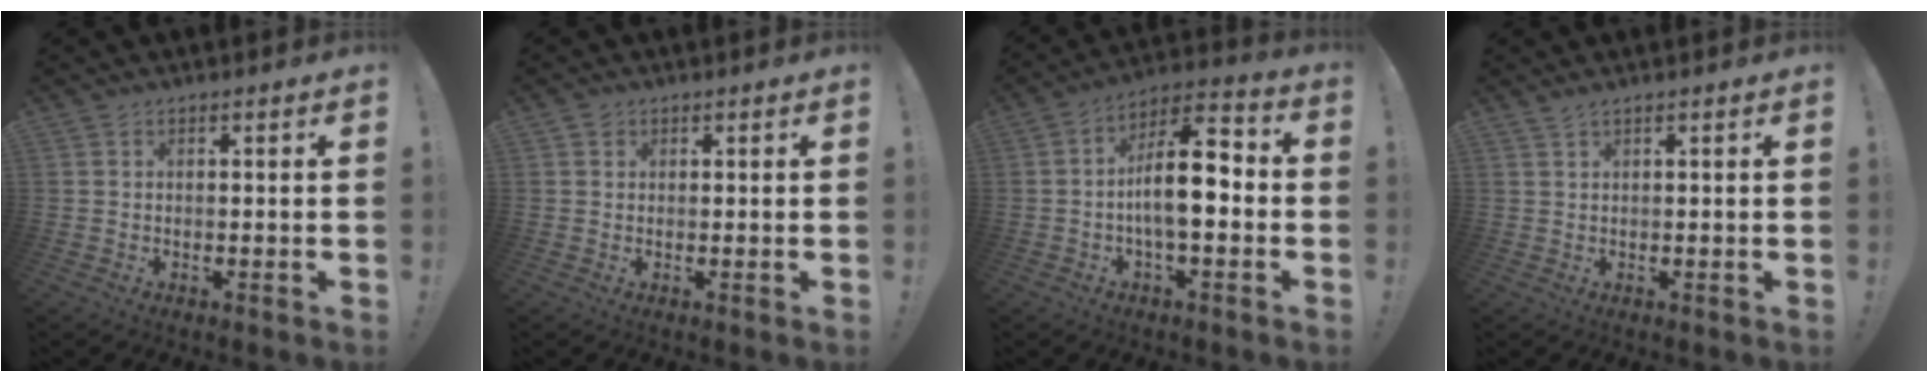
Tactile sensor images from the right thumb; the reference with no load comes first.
{"total": 1.2, "force": [0.8, 1.0, 0.1], "torque": [-0.001, 0.002, 0.013]}
{"total": 14.2, "force": [-1.6, 5.7, 12.9], "torque": [-0.209, 0.008, -0.030]}
{"total": 1.1, "force": [0.8, -0.1, 0.7], "torque": [-0.022, 0.003, 0.016]}